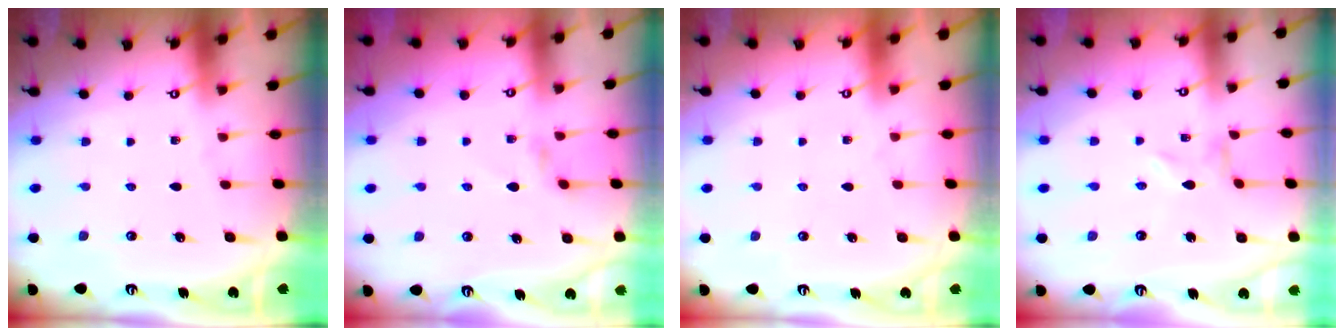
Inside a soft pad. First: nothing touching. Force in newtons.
{"total": 1.9, "press": 1.9, "slide": 0.3}
{"total": 1.8, "press": 1.8, "slide": 0.2}
{"total": 0.7, "press": 0.7, "slide": 0.2}